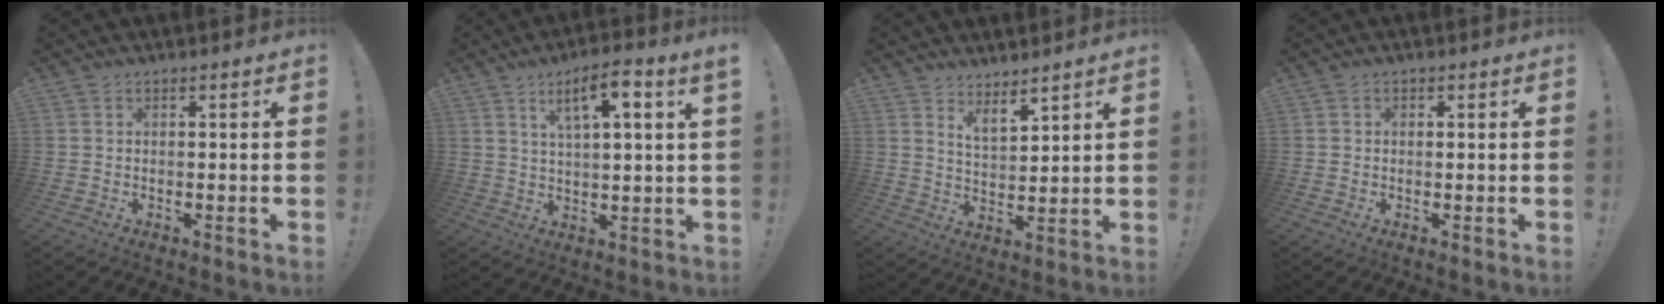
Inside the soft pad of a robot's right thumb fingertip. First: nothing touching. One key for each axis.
{"total": 8.5, "fx": 4.2, "fy": 1.2, "fz": 7.2, "tx": -0.111, "ty": -0.013, "tz": 0.065}
{"total": 5.7, "fx": 5.3, "fy": 1.3, "fz": 1.8, "tx": -0.037, "ty": -0.037, "tz": 0.097}
{"total": 0.9, "fx": 0.0, "fy": 0.8, "fz": 0.3, "tx": 0.003, "ty": 0.000, "tz": -0.002}